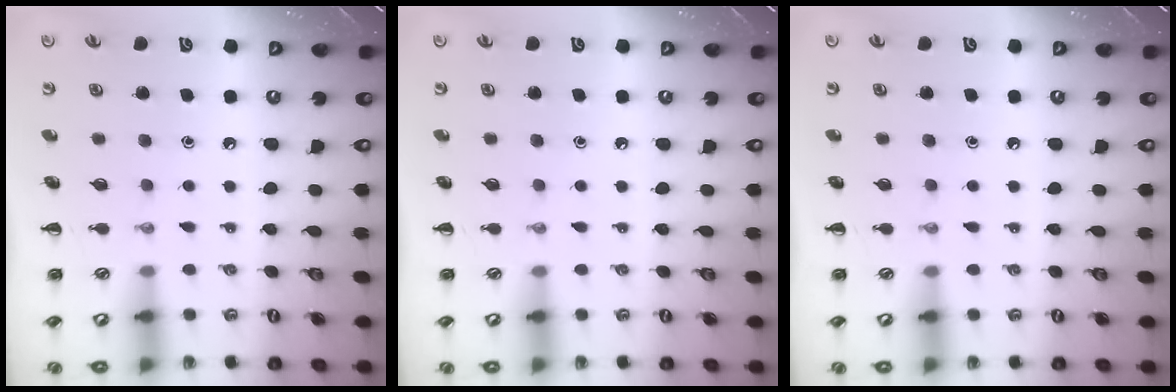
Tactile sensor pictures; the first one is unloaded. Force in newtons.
{"total": 0.0}
{"total": 0.0}